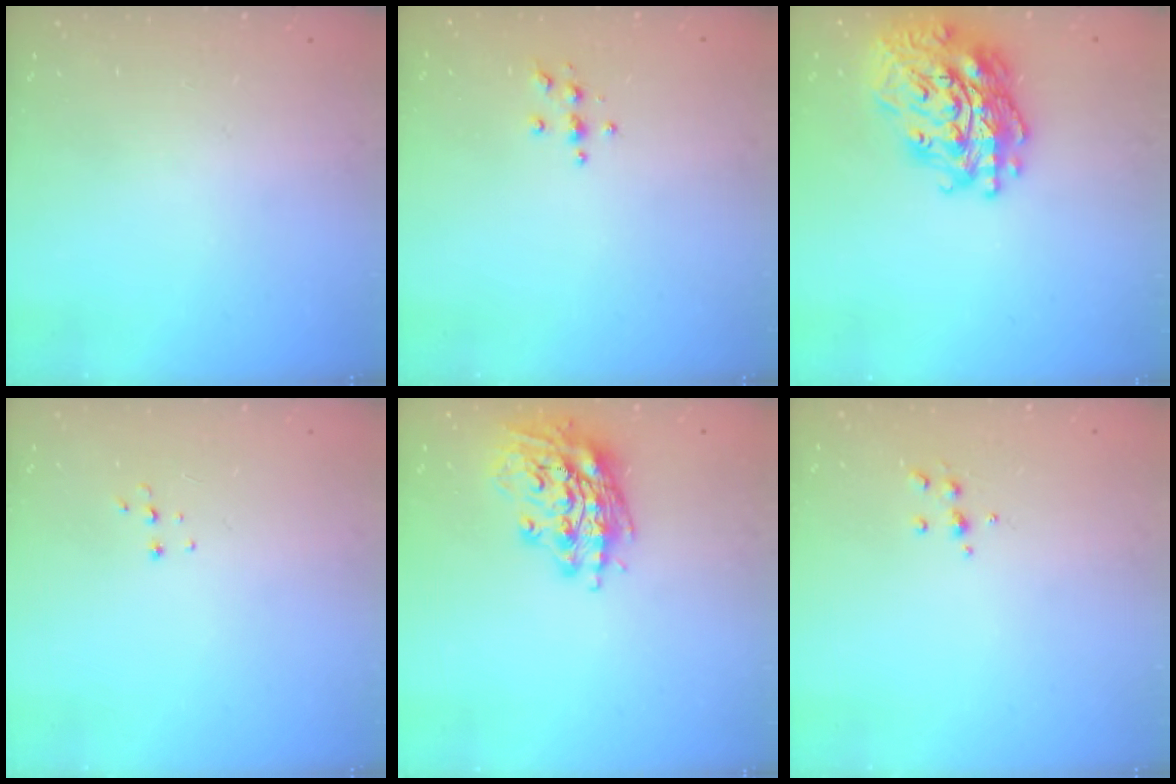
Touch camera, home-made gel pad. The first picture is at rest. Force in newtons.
{"total": 3.7, "press": 3.7, "slide": 0.4}
{"total": 23.0, "press": 22.8, "slide": 2.4}
{"total": 3.7, "press": 3.7, "slide": 0.3}
{"total": 16.1, "press": 15.9, "slide": 2.1}
{"total": 5.8, "press": 5.7, "slide": 0.8}